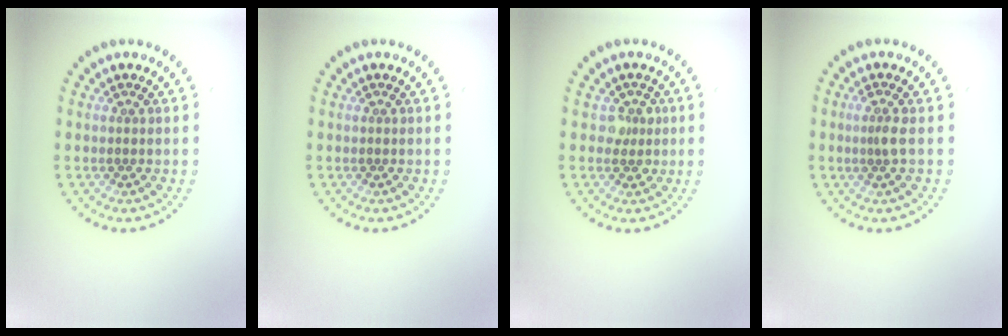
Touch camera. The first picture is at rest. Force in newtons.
{"total": 0.0}
{"total": 1.6, "press": 1.4, "slide": 0.8}
{"total": 1.5, "press": 1.2, "slide": 0.9}